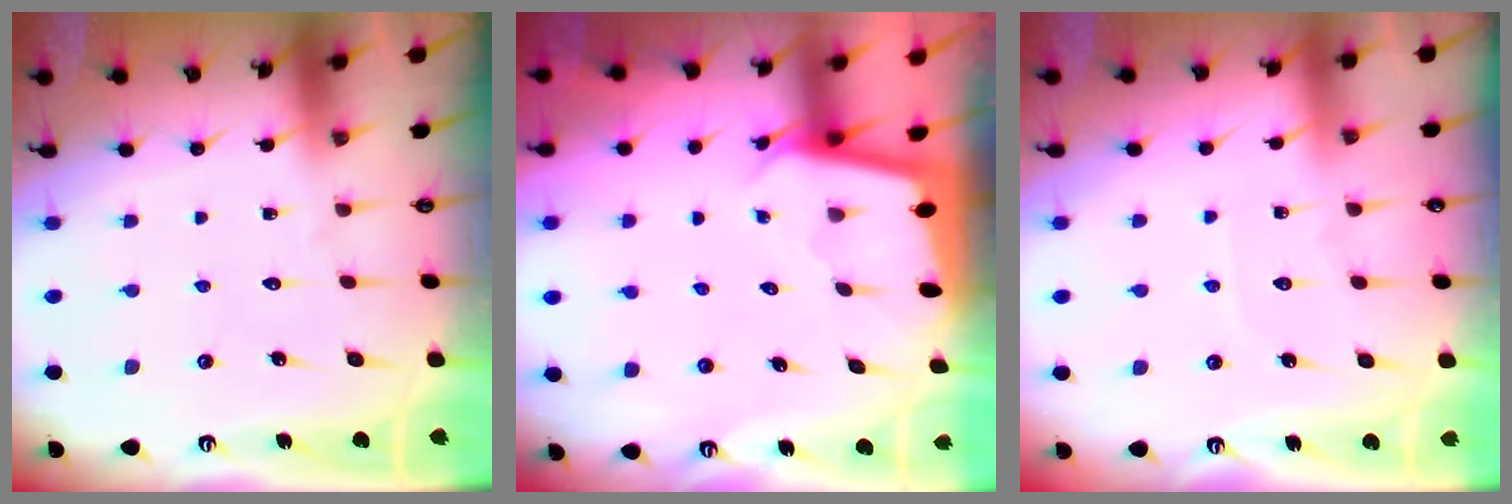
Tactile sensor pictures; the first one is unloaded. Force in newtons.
{"total": 1.8, "press": 1.8, "slide": 0.1}
{"total": 2.5, "press": 2.5, "slide": 0.3}